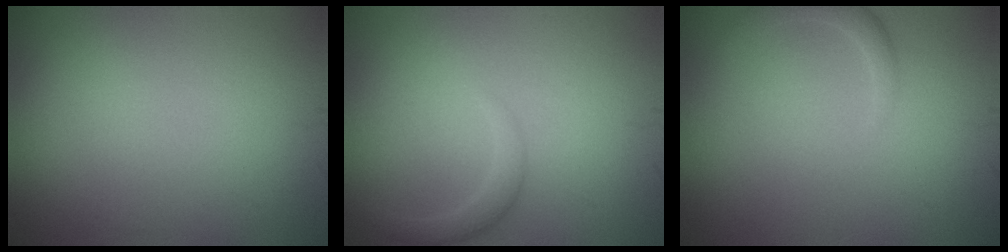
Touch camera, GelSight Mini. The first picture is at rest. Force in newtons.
{"total": 1.4, "press": 1.4, "slide": 0.1}
{"total": 1.4, "press": 1.4, "slide": 0.1}